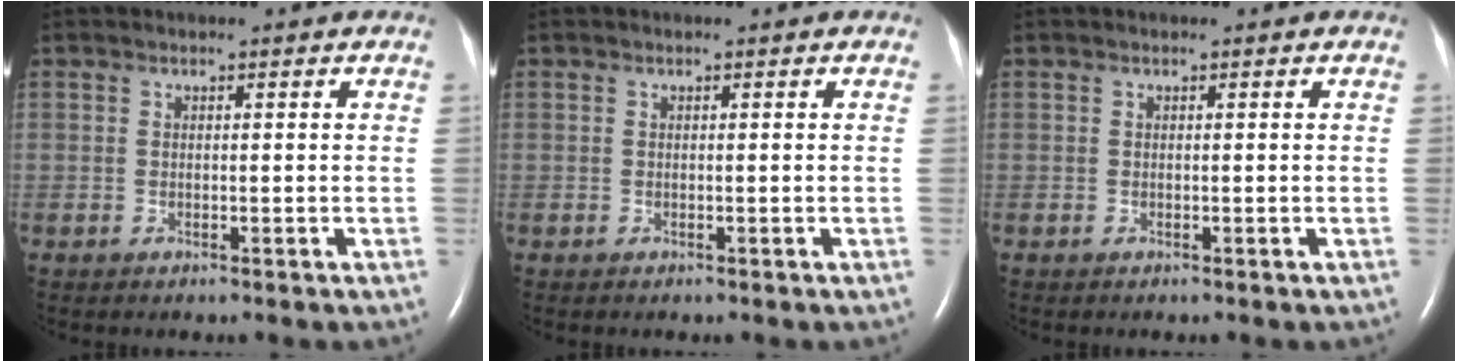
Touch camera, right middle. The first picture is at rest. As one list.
[{"total": 0.0}, {"total": 0.0}]